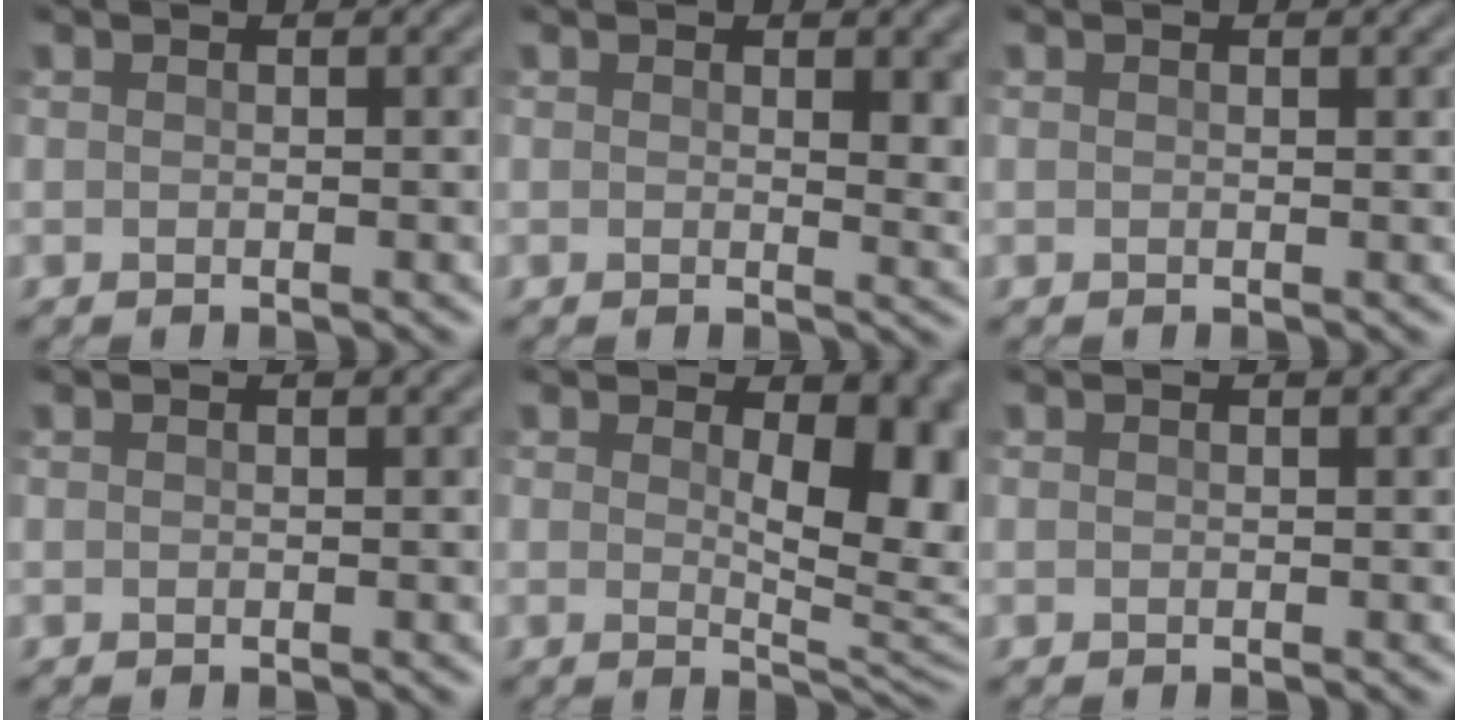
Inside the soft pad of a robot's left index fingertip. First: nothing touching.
{"total": 3.7, "force": [1.0, 1.4, 3.2], "torque": [-0.036, -0.007, 0.024]}
{"total": 0.0}
{"total": 0.0}
{"total": 7.0, "force": [1.4, 2.9, 6.2], "torque": [-0.078, -0.007, 0.024]}
{"total": 0.0}